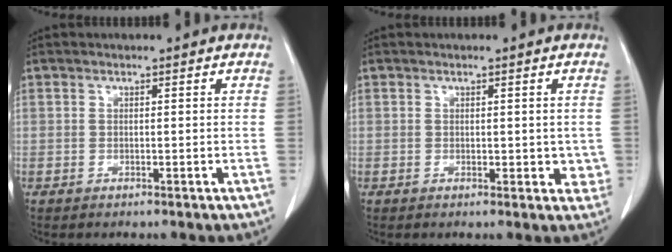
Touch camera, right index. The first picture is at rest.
{"total": 2.8, "force": [0.3, 1.9, 2.0], "torque": [-0.003, 0.000, 0.007]}